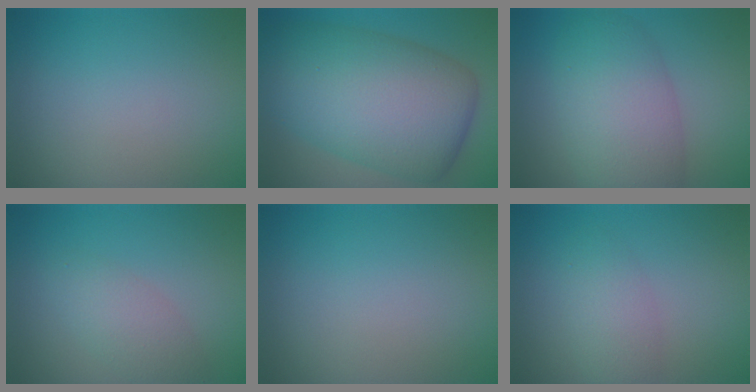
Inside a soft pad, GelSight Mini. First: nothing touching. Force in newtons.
{"total": 13.3, "press": 13.3, "slide": 0.0}
{"total": 7.3, "press": 7.3, "slide": 0.3}
{"total": 2.9, "press": 2.9, "slide": 0.1}
{"total": 0.0}
{"total": 1.9, "press": 1.9, "slide": 0.1}